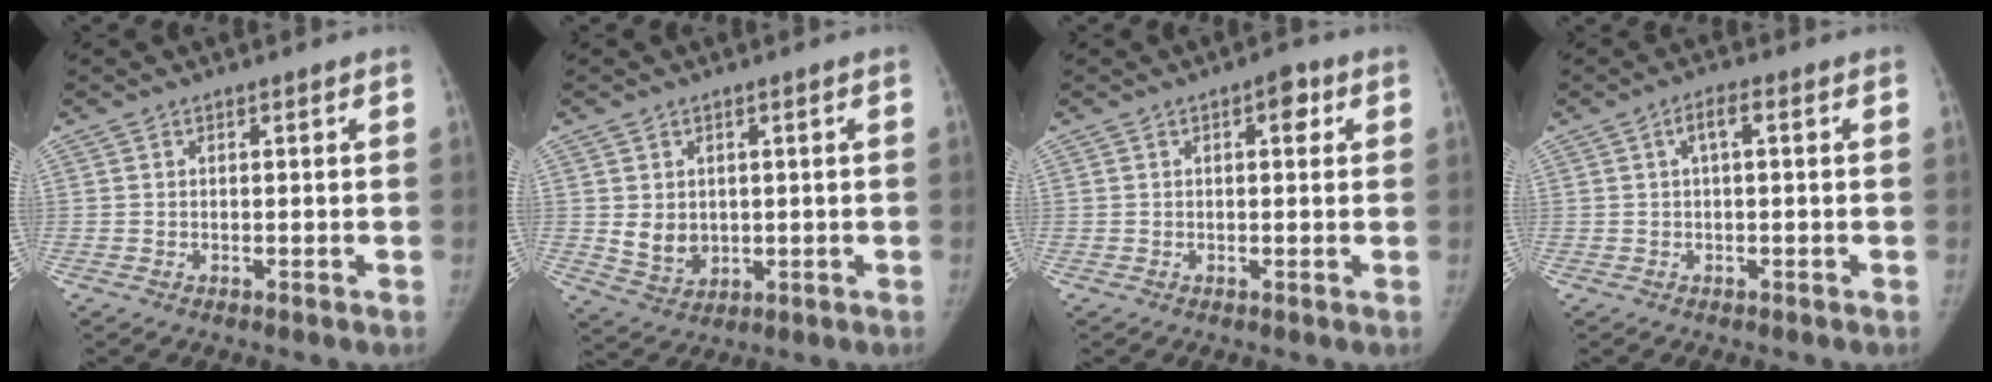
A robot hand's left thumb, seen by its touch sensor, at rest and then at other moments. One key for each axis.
{"total": 5.6, "fx": 0.6, "fy": 4.7, "fz": 3.0, "tx": -0.030, "ty": -0.013, "tz": 0.028}
{"total": 3.1, "fx": 1.1, "fy": 1.6, "fz": 2.4, "tx": -0.019, "ty": 0.002, "tz": 0.009}
{"total": 2.8, "fx": 0.6, "fy": 0.9, "fz": 2.5, "tx": -0.047, "ty": 0.011, "tz": 0.007}